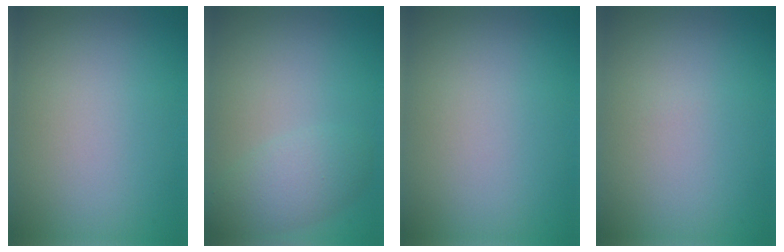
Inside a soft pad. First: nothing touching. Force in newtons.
{"total": 3.0, "press": 3.0, "slide": 0.1}
{"total": 0.0}
{"total": 0.0}